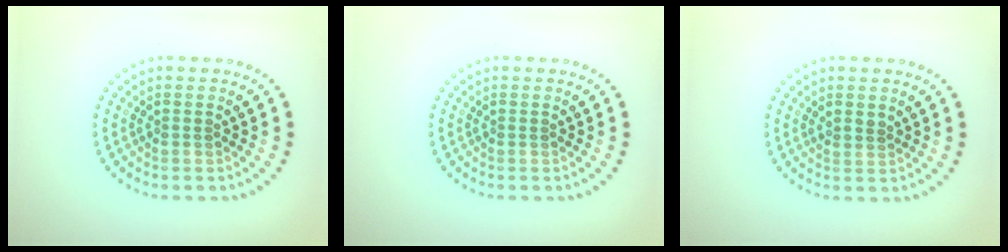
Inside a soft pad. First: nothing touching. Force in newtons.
{"total": 0.0}
{"total": 0.7, "press": 0.4, "slide": 0.5}